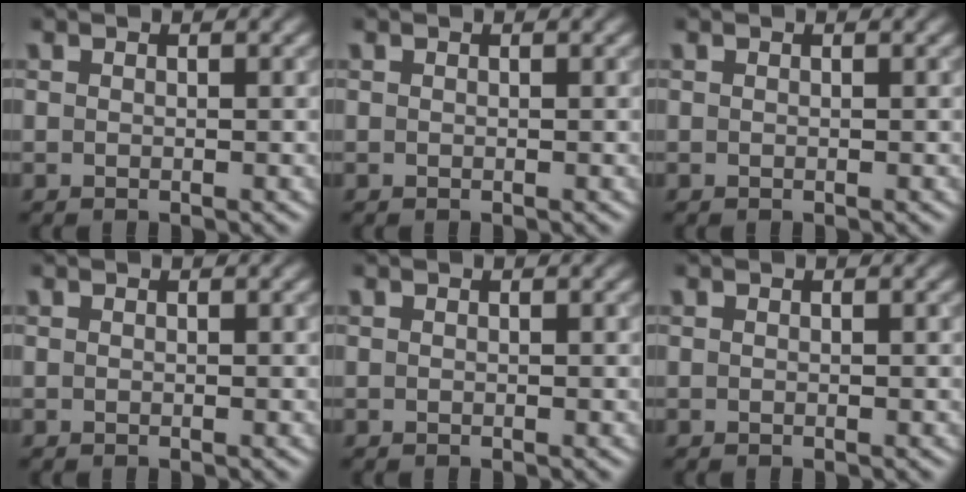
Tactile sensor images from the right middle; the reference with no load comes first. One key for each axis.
{"total": 0.0}
{"total": 0.0}
{"total": 0.0}
{"total": 0.0}
{"total": 0.0}